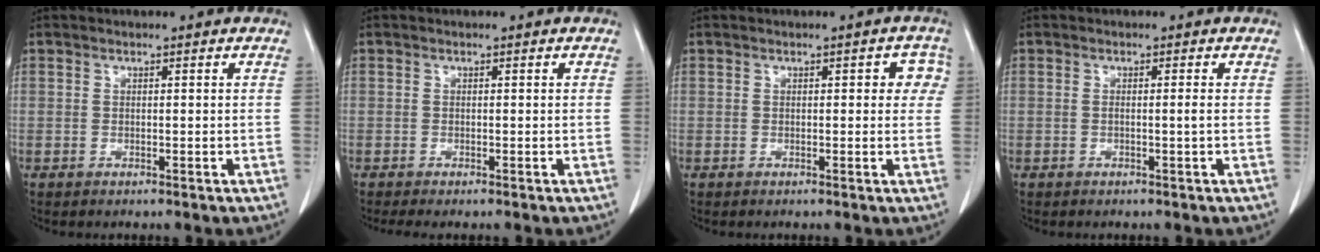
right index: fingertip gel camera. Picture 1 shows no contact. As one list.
[{"total": 1.5, "force": [-1.2, 0.0, 0.9], "torque": [-0.011, -0.004, -0.018]}, {"total": 3.2, "force": [0.7, 1.6, 2.6], "torque": [-0.017, 0.015, 0.003]}, {"total": 1.0, "force": [-0.2, -0.2, 0.9], "torque": [-0.017, 0.002, -0.001]}]